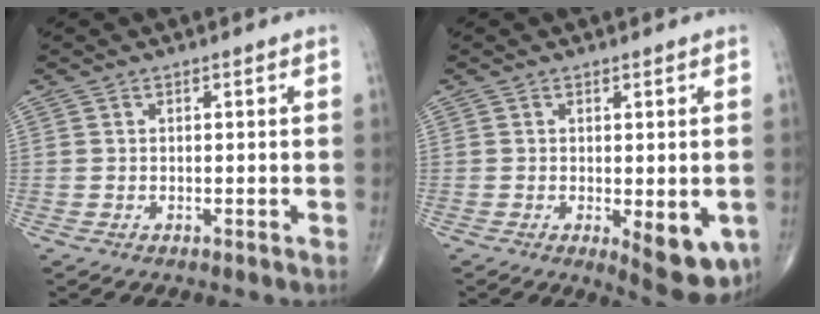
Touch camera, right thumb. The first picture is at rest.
{"total": 8.4, "force": [-2.2, 3.2, 7.4], "torque": [-0.079, -0.016, -0.022]}